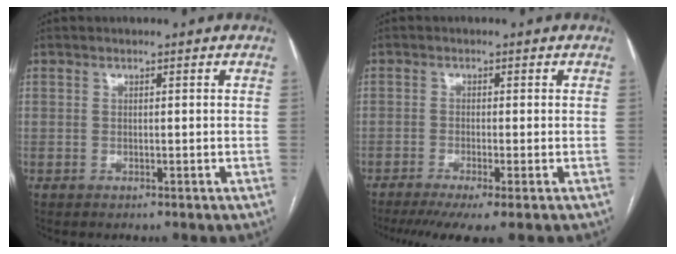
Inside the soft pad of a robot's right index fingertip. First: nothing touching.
{"total": 6.2, "force": [-4.1, 0.3, 4.6], "torque": [-0.072, -0.013, -0.069]}